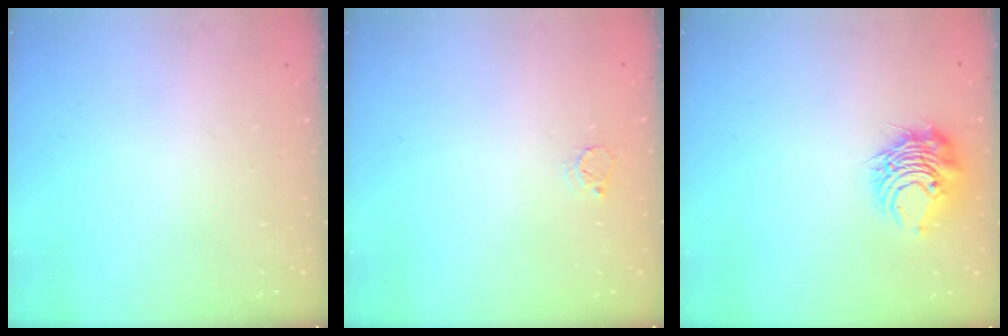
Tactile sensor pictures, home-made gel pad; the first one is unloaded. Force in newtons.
{"total": 3.2, "press": 3.2, "slide": 0.1}
{"total": 9.4, "press": 9.3, "slide": 1.0}